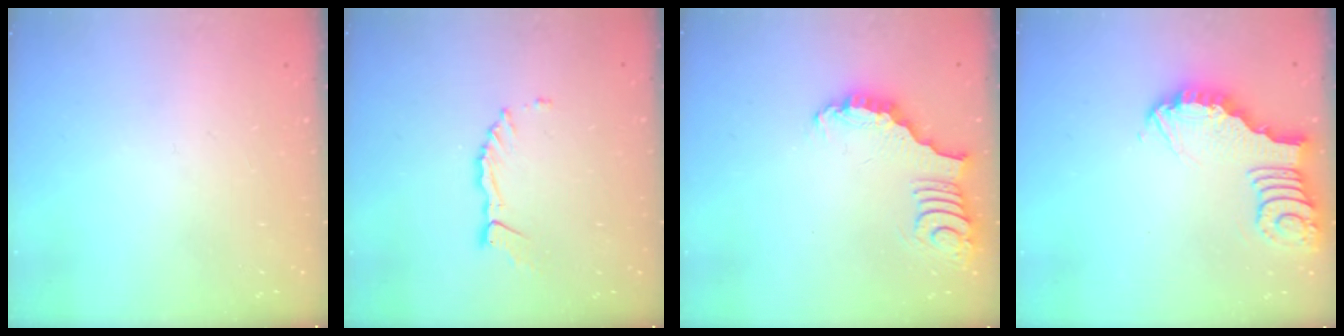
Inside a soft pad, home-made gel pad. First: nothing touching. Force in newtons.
{"total": 3.8, "press": 3.8, "slide": 0.5}
{"total": 3.4, "press": 3.4, "slide": 0.4}
{"total": 3.8, "press": 3.8, "slide": 0.3}